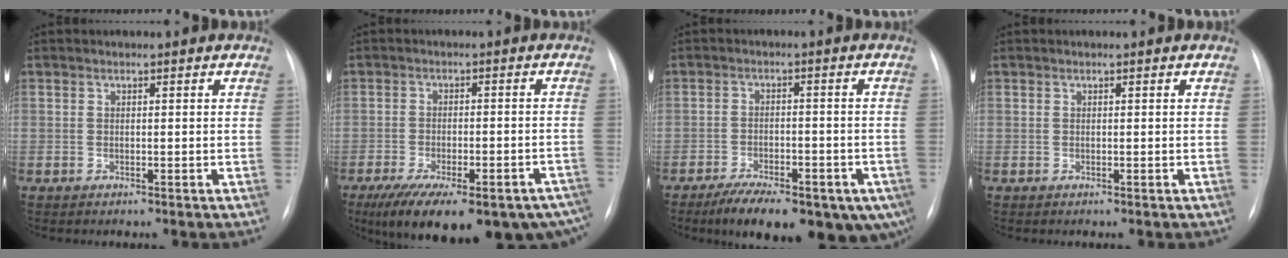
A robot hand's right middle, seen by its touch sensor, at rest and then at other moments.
{"total": 23.4, "force": [-16.8, 7.9, 14.2], "torque": [-0.173, -0.014, -0.213]}
{"total": 18.2, "force": [-11.6, 7.4, 11.9], "torque": [-0.133, 0.000, -0.157]}
{"total": 0.0}